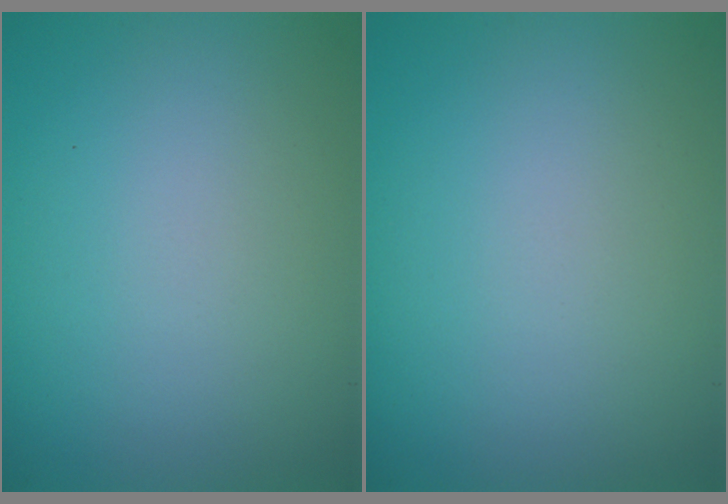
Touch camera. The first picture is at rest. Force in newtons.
{"total": 0.0}